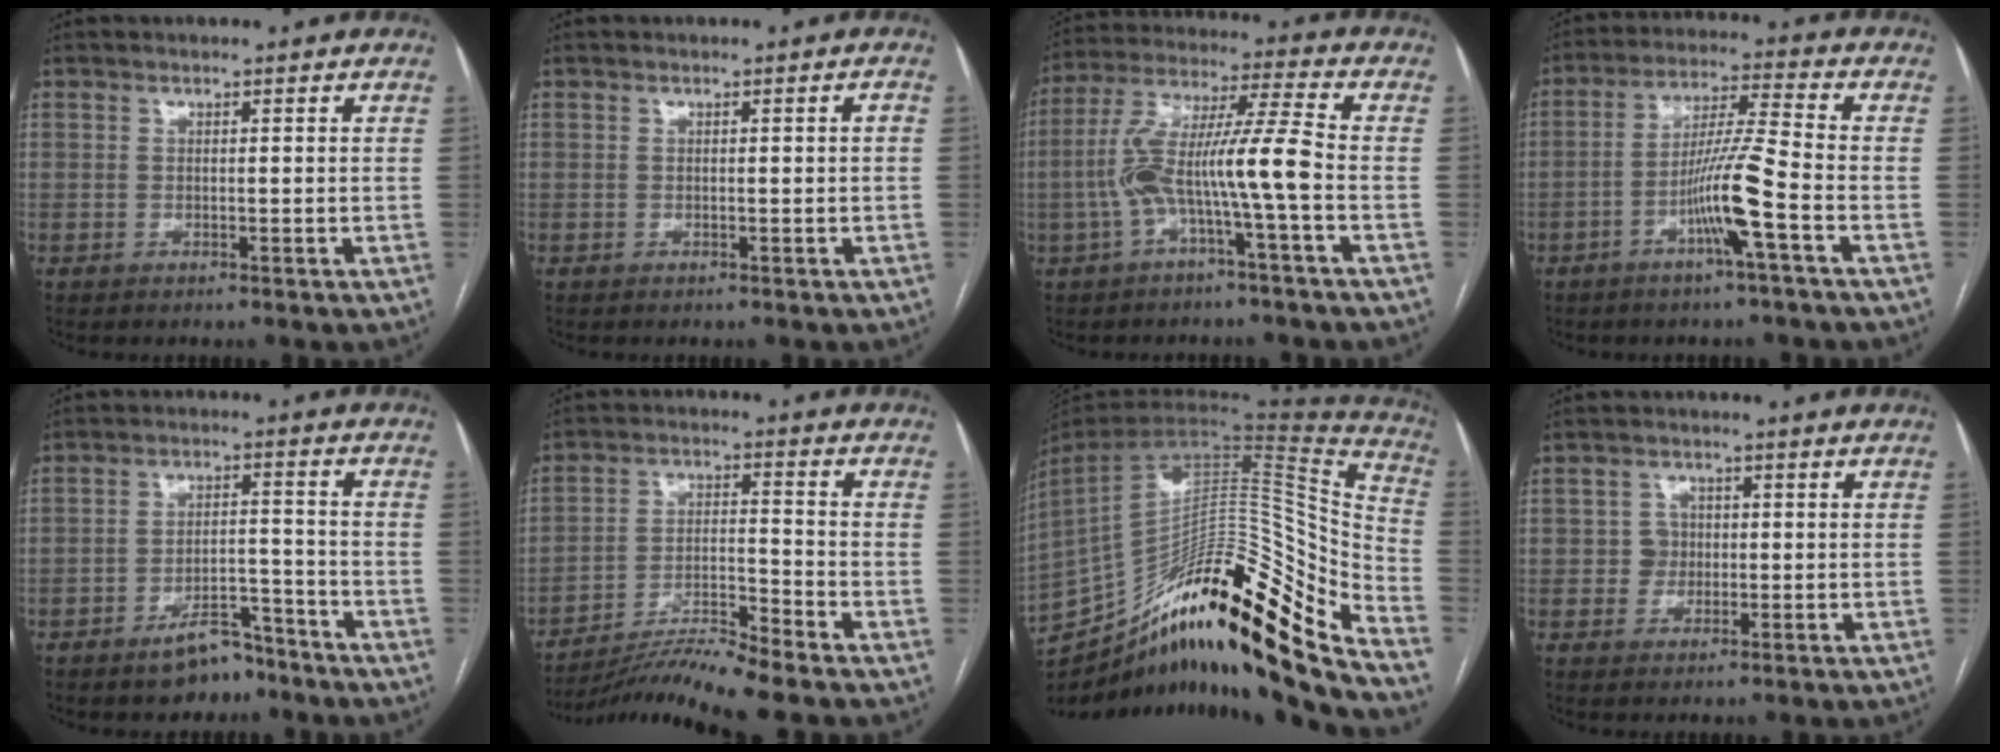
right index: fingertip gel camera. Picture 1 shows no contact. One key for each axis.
{"total": 1.0, "fx": 0.1, "fy": 0.2, "fz": 0.9, "tx": -0.012, "ty": 0.006, "tz": 0.003}
{"total": 11.5, "fx": -2.9, "fy": -0.1, "fz": 11.1, "tx": -0.223, "ty": 0.031, "tz": -0.057}
{"total": 9.4, "fx": -3.8, "fy": -0.9, "fz": 8.5, "tx": -0.164, "ty": 0.004, "tz": -0.072}
{"total": 6.6, "fx": -5.1, "fy": 2.9, "fz": 3.1, "tx": -0.046, "ty": 0.014, "tz": -0.078}
{"total": 9.6, "fx": -8.7, "fy": -2.0, "fz": 3.4, "tx": -0.058, "ty": -0.004, "tz": -0.157}
{"total": 34.5, "fx": -24.5, "fy": 4.9, "fz": 23.7, "tx": -0.368, "ty": -0.010, "tz": -0.378}
{"total": 2.7, "fx": -0.1, "fy": 2.7, "fz": 0.5, "tx": 0.002, "ty": 0.008, "tz": -0.001}